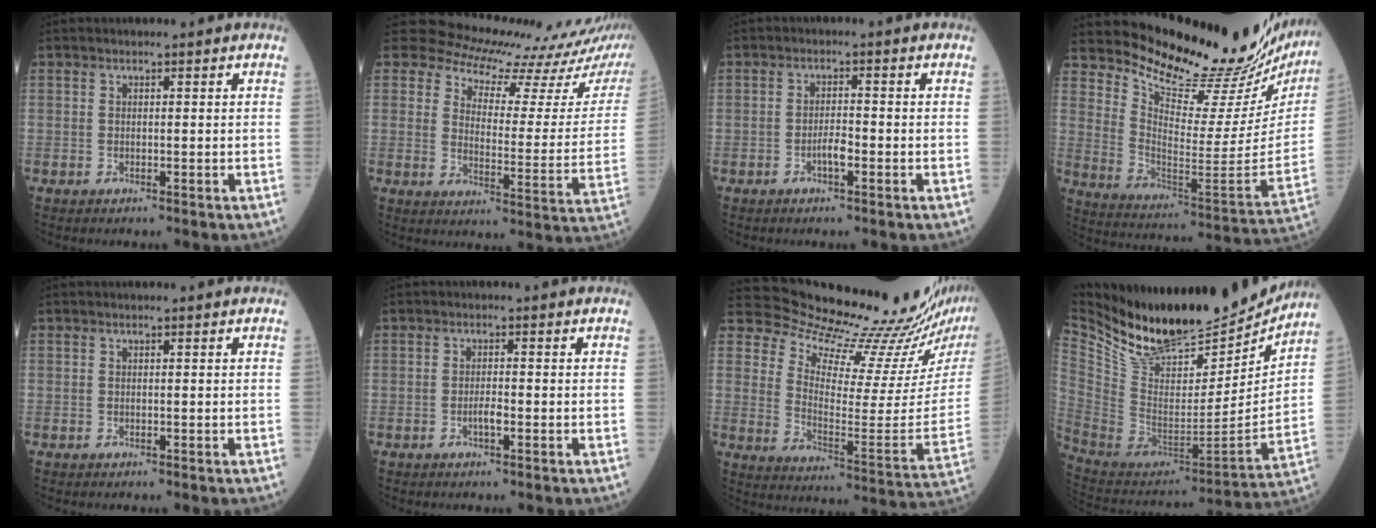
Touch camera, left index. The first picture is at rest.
{"total": 16.9, "force": [15.1, 4.7, 5.9], "torque": [-0.077, -0.066, 0.164]}
{"total": 2.4, "force": [-1.5, 0.5, 1.8], "torque": [-0.033, -0.002, -0.028]}
{"total": 25.8, "force": [24.1, 3.7, 8.6], "torque": [-0.141, -0.127, 0.322]}
{"total": 0.0}
{"total": 1.7, "force": [-1.1, 0.2, 1.3], "torque": [-0.025, -0.003, -0.020]}
{"total": 20.7, "force": [19.9, 0.6, 5.6], "torque": [-0.102, -0.126, 0.264]}
{"total": 23.4, "force": [20.4, 6.5, 9.4], "torque": [-0.177, -0.043, 0.333]}